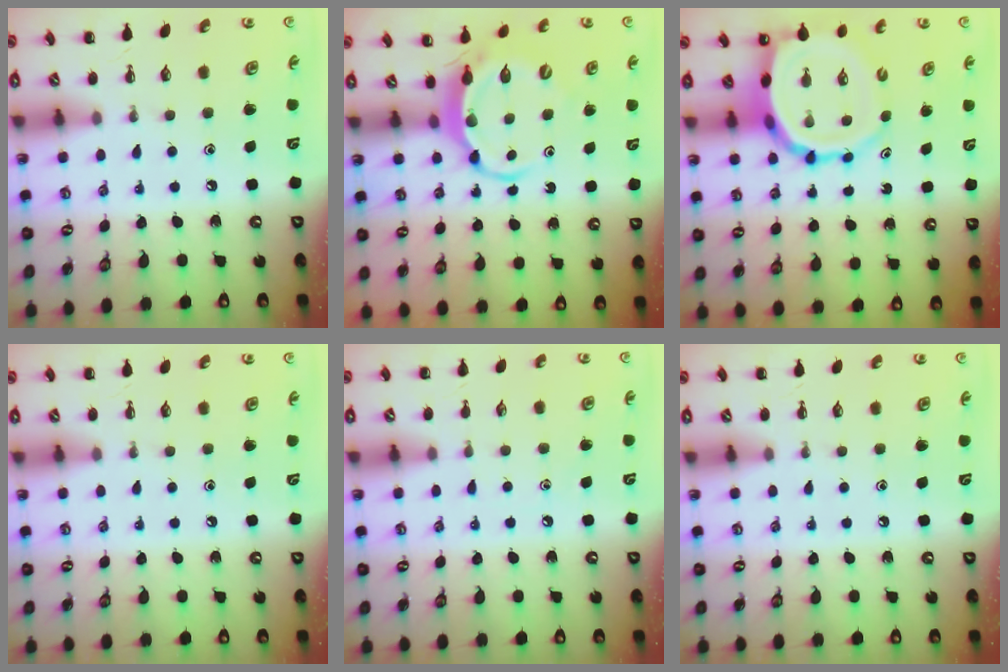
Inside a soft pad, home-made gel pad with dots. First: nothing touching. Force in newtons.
{"total": 6.2, "press": 6.1, "slide": 1.0}
{"total": 11.5, "press": 10.9, "slide": 3.6}
{"total": 0.0}
{"total": 3.9, "press": 3.7, "slide": 1.3}
{"total": 0.0}